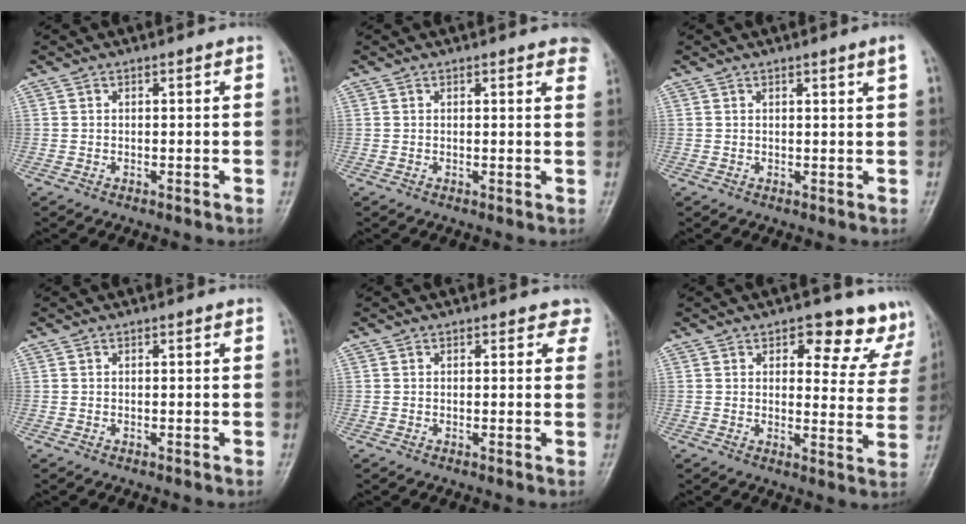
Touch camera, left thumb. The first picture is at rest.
{"total": 4.8, "force": [3.8, 1.2, 2.5], "torque": [-0.014, -0.008, 0.030]}
{"total": 1.8, "force": [1.1, -0.4, 1.4], "torque": [-0.022, -0.010, 0.017]}
{"total": 0.0}
{"total": 2.9, "force": [2.2, 1.6, 0.8], "torque": [0.024, -0.007, 0.007]}
{"total": 10.9, "force": [8.2, 5.4, 4.7], "torque": [-0.002, -0.046, 0.080]}